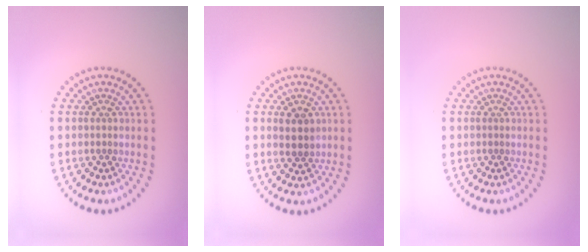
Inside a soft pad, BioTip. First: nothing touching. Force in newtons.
{"total": 2.3, "press": 2.2, "slide": 0.6}
{"total": 0.0}